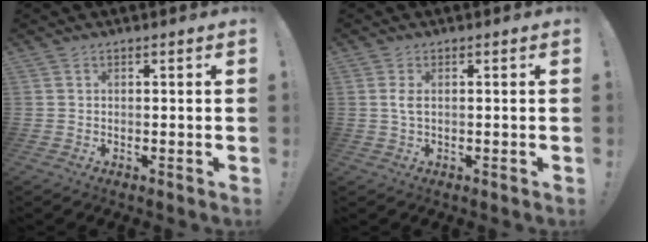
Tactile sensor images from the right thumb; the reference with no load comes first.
{"total": 2.5, "force": [0.3, 0.8, 2.4], "torque": [-0.043, 0.002, 0.003]}